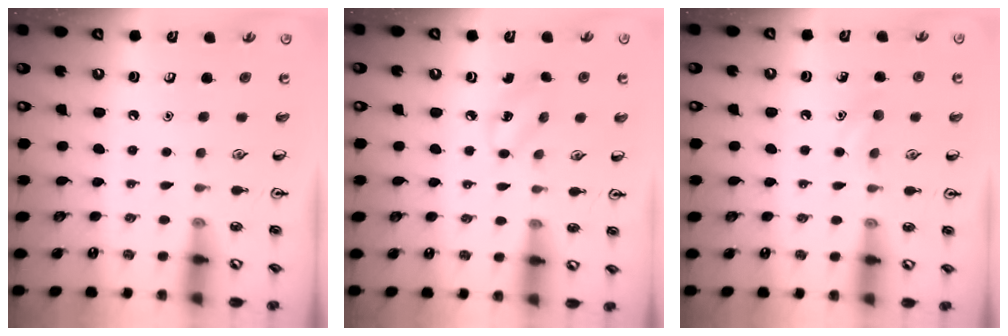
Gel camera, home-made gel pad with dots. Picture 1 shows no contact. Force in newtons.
{"total": 3.9, "press": 3.8, "slide": 1.0}
{"total": 6.0, "press": 5.7, "slide": 1.8}